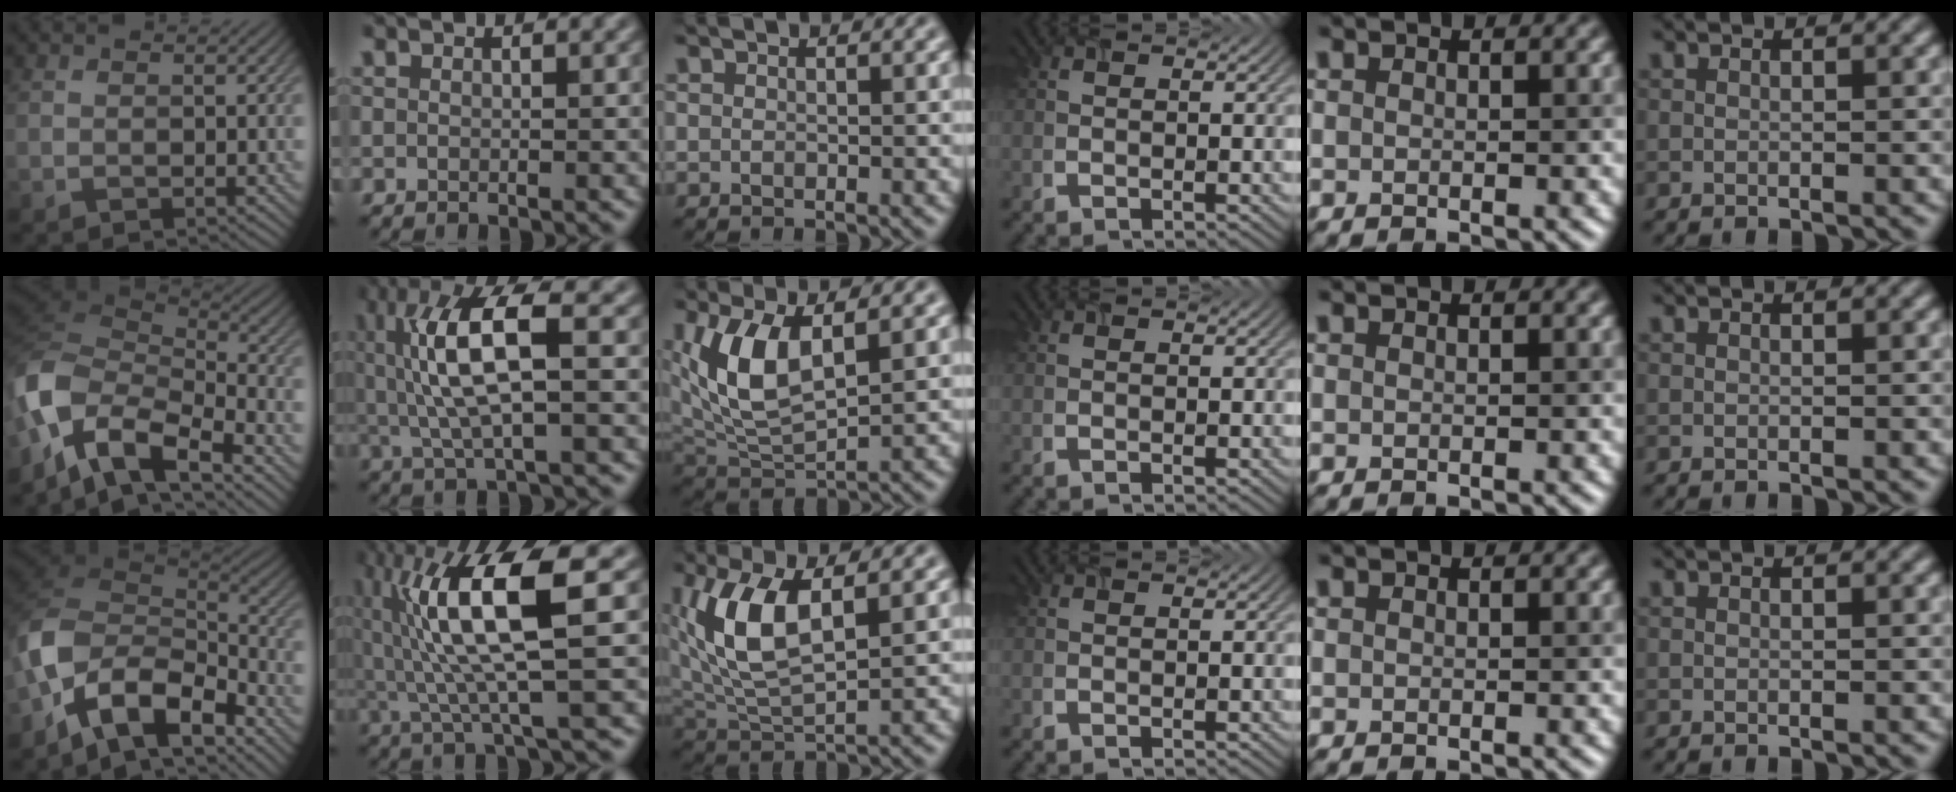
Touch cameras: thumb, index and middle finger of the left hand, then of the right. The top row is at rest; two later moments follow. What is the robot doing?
{"motion": "lift_and_place", "object": "timer"}